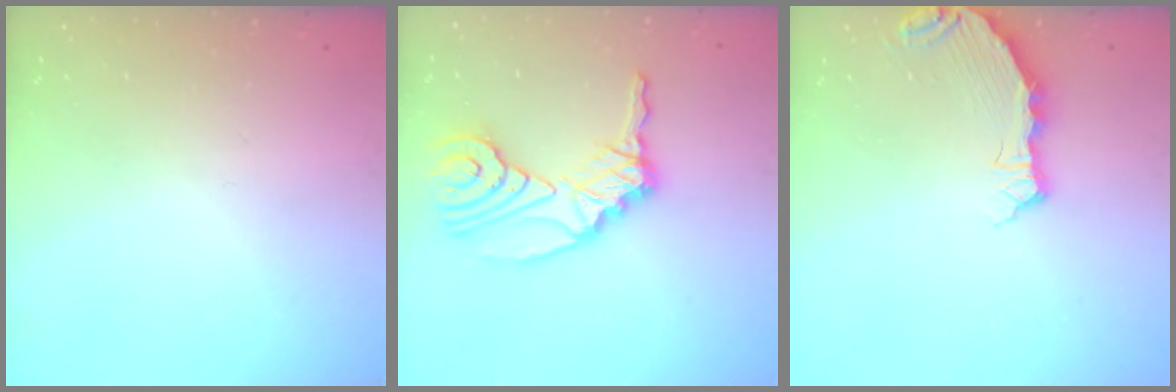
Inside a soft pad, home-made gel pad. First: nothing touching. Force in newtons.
{"total": 15.6, "press": 15.4, "slide": 2.1}
{"total": 7.1, "press": 5.7, "slide": 4.3}